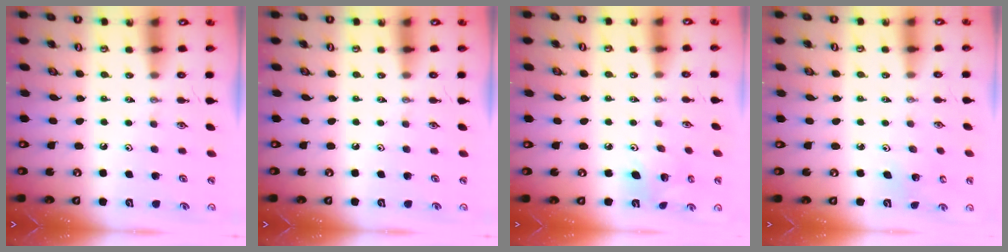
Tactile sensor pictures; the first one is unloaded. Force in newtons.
{"total": 0.0}
{"total": 6.4, "press": 6.4, "slide": 0.3}
{"total": 2.6, "press": 2.6, "slide": 0.2}